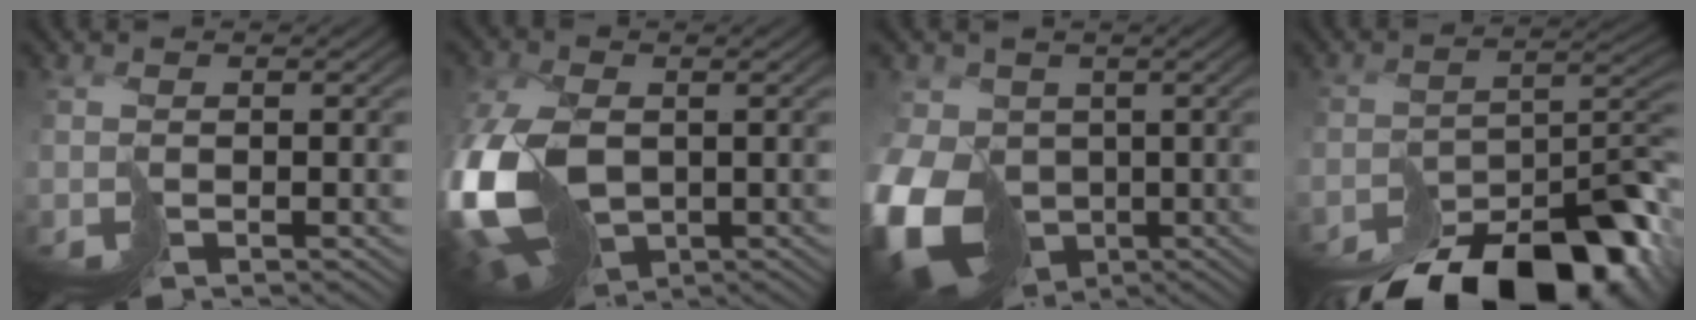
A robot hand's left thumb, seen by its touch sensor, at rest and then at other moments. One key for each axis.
{"total": 17.0, "fx": -2.7, "fy": 11.4, "fz": 12.3, "tx": -0.292, "ty": -0.043, "tz": -0.015}
{"total": 16.8, "fx": -3.7, "fy": 13.6, "fz": 9.1, "tx": -0.225, "ty": -0.046, "tz": -0.064}
{"total": 16.8, "fx": -12.6, "fy": 6.9, "fz": 8.7, "tx": -0.128, "ty": -0.028, "tz": -0.165}